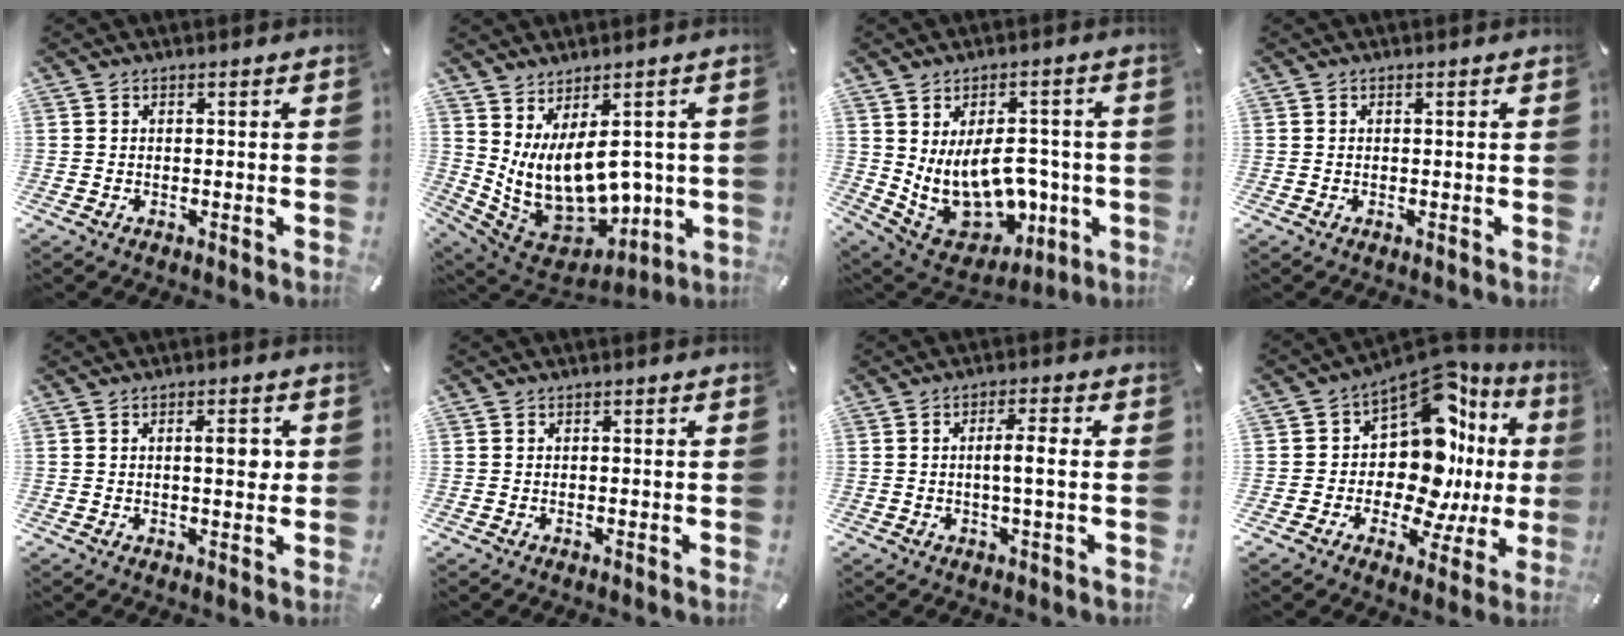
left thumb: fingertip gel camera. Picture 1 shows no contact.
{"total": 15.1, "force": [3.3, 9.0, 11.6], "torque": [-0.231, -0.050, 0.074]}
{"total": 16.3, "force": [0.7, 11.8, 11.3], "torque": [-0.184, -0.037, 0.031]}
{"total": 0.0}
{"total": 4.6, "force": [0.9, 1.6, 4.2], "torque": [-0.059, -0.004, 0.006]}
{"total": 0.0}
{"total": 4.9, "force": [0.0, 0.6, 4.9], "torque": [-0.090, 0.001, -0.005]}
{"total": 15.0, "force": [4.6, 9.0, 11.1], "torque": [-0.183, -0.080, 0.070]}